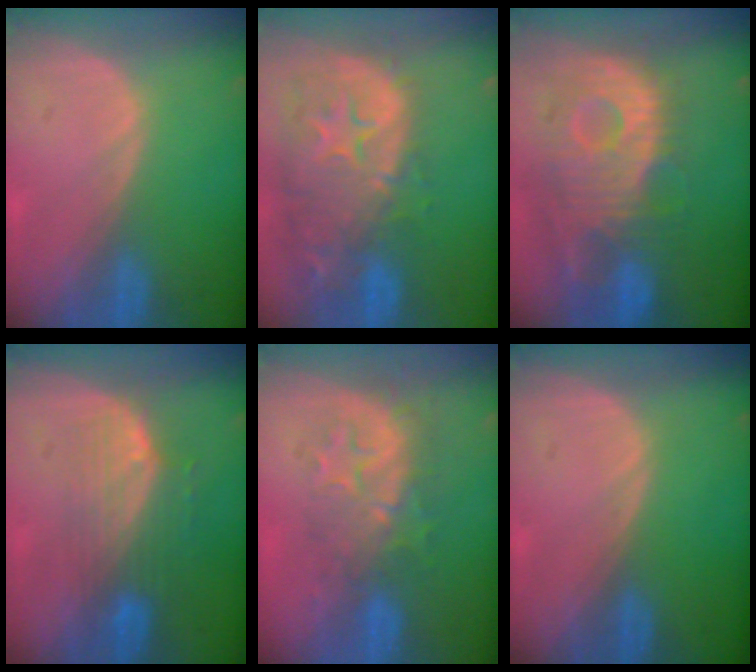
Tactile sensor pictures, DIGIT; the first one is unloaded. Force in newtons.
{"total": 14.5, "press": 11.7, "slide": 8.5}
{"total": 11.8, "press": 10.6, "slide": 5.1}
{"total": 7.5, "press": 6.8, "slide": 3.3}
{"total": 8.9, "press": 8.1, "slide": 3.7}
{"total": 0.0}